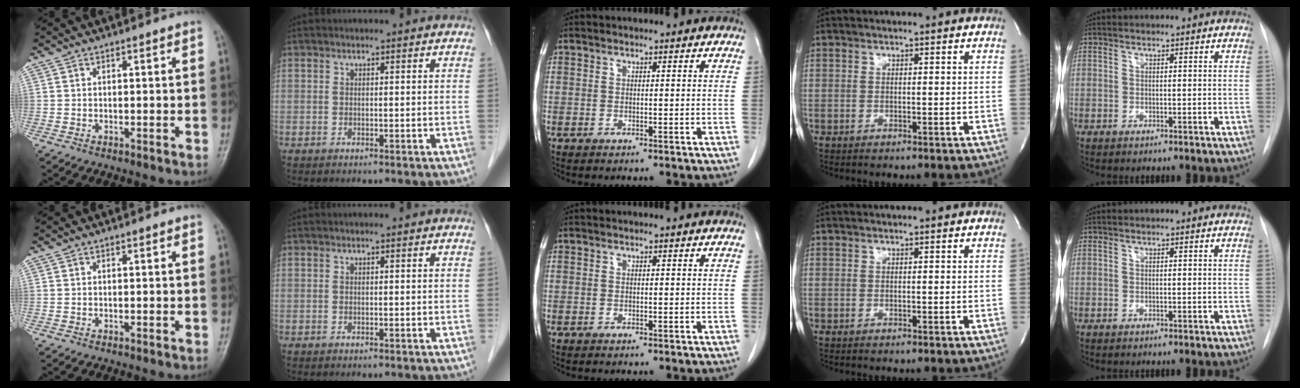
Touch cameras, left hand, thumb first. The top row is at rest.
{}